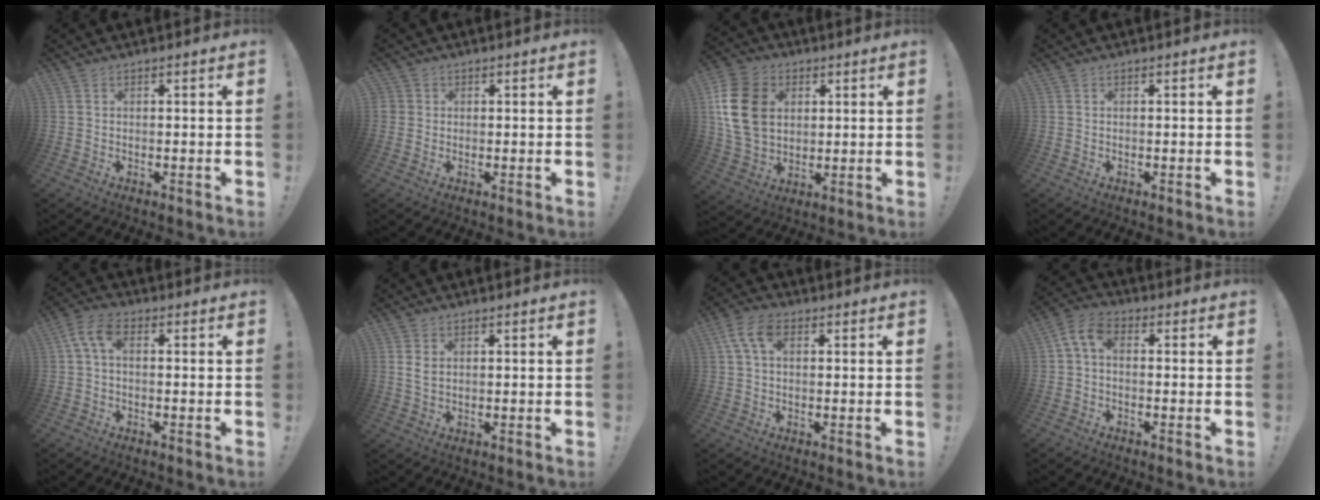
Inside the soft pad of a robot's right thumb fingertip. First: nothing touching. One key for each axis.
{"total": 1.8, "fx": 0.2, "fy": 1.7, "fz": 0.3, "tx": -0.009, "ty": 0.004, "tz": 0.005}
{"total": 16.9, "fx": 3.9, "fy": 12.9, "fz": 10.2, "tx": -0.182, "ty": -0.006, "tz": 0.080}
{"total": 0.0}
{"total": 6.0, "fx": 1.0, "fy": 3.1, "fz": 5.0, "tx": -0.106, "ty": 0.008, "tz": 0.023}
{"total": 2.6, "fx": 1.0, "fy": 1.6, "fz": 1.8, "tx": -0.024, "ty": -0.003, "tz": 0.018}
{"total": 7.4, "fx": 2.2, "fy": 4.5, "fz": 5.5, "tx": -0.111, "ty": 0.010, "tz": 0.044}
{"total": 5.8, "fx": 0.5, "fy": 3.5, "fz": 4.7, "tx": -0.106, "ty": 0.003, "tz": 0.014}